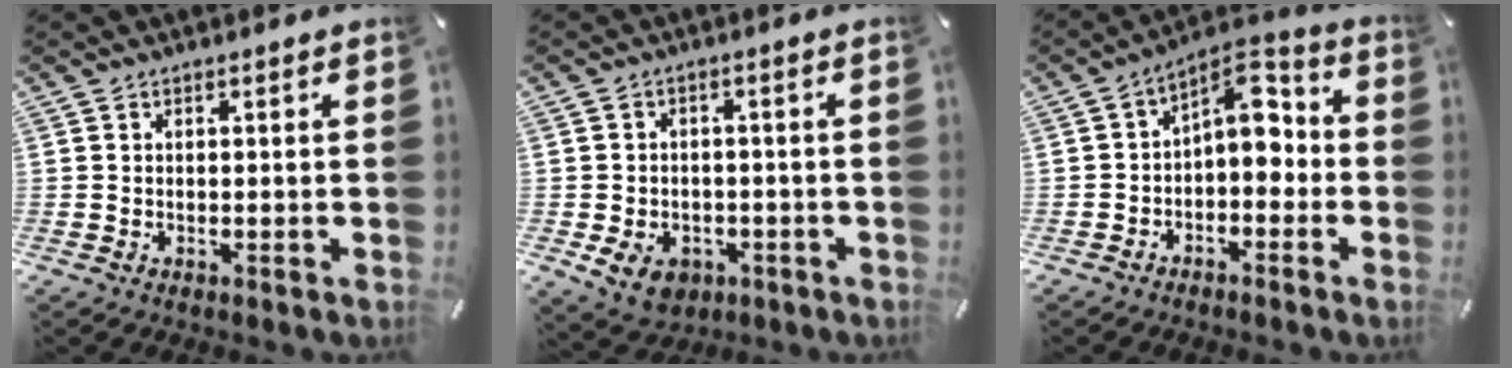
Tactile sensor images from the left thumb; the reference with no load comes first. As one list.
[{"total": 6.8, "force": [-2.6, 5.5, 3.1], "torque": [-0.060, 0.017, -0.046]}, {"total": 8.5, "force": [0.8, 5.4, 6.5], "torque": [-0.076, -0.015, 0.006]}]